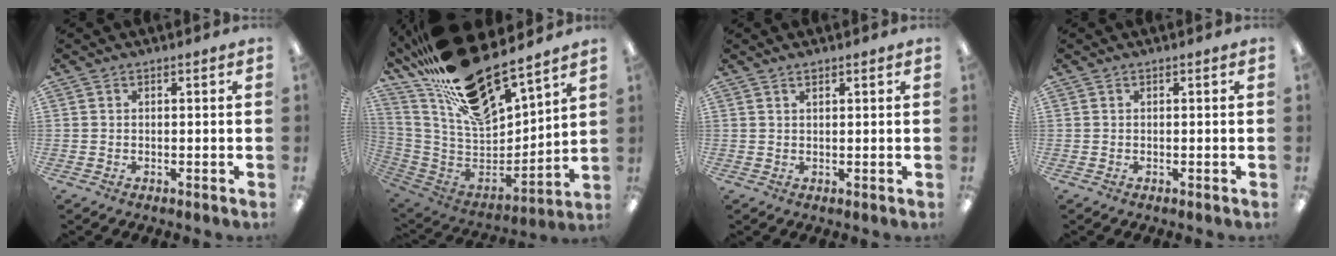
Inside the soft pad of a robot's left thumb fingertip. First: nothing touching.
{"total": 23.8, "force": [18.9, 7.1, 12.6], "torque": [-0.228, -0.130, 0.328]}
{"total": 1.1, "force": [1.0, 0.3, 0.5], "torque": [-0.012, 0.001, 0.018]}
{"total": 0.0}